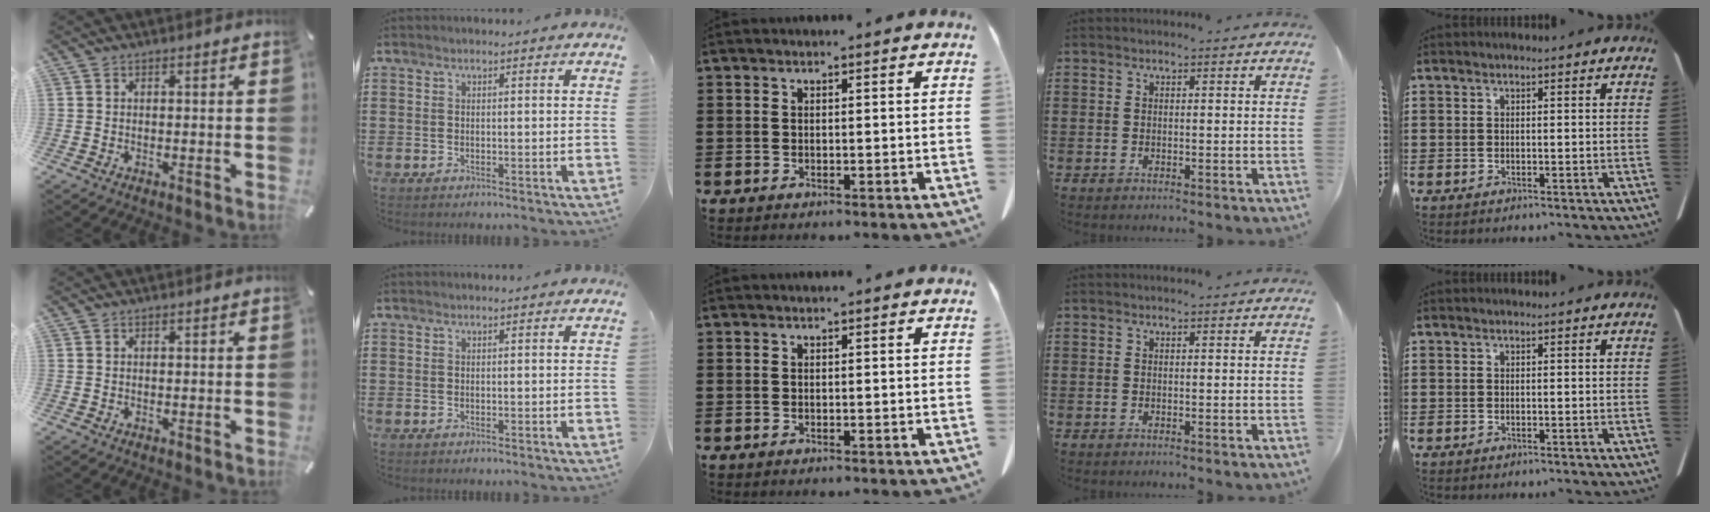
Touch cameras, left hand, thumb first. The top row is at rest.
{}